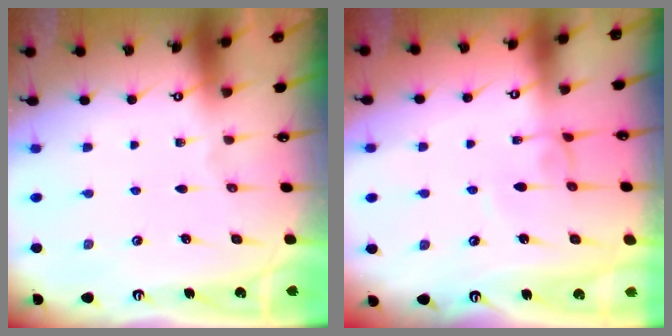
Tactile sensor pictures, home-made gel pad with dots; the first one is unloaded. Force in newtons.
{"total": 1.5, "press": 1.4, "slide": 0.3}